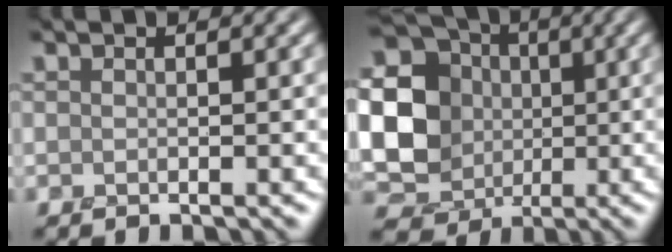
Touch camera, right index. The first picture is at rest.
{"total": 18.7, "force": [0.7, 17.4, 6.8], "torque": [-0.190, 0.013, -0.021]}